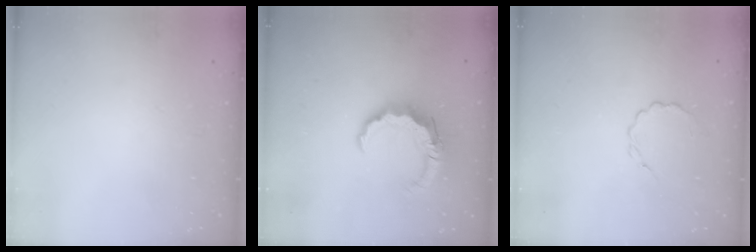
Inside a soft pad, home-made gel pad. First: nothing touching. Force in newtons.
{"total": 8.5, "press": 8.5, "slide": 0.9}
{"total": 2.9, "press": 2.7, "slide": 1.0}